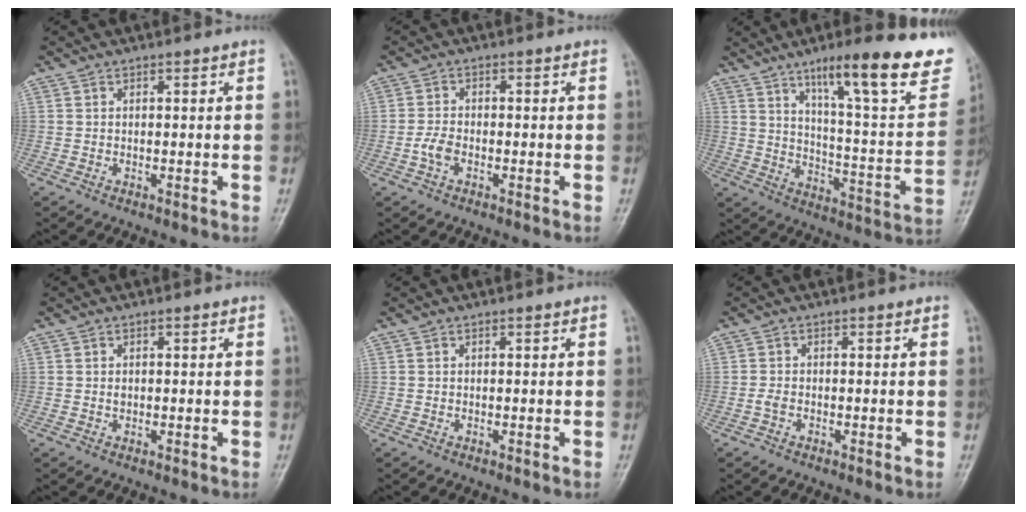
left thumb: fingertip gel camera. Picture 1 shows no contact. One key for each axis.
{"total": 2.7, "fx": -1.2, "fy": 1.6, "fz": 1.9, "tx": -0.038, "ty": 0.008, "tz": -0.028}
{"total": 25.1, "fx": 15.5, "fy": 5.2, "fz": 19.0, "tx": -0.241, "ty": -0.059, "tz": 0.234}
{"total": 0.5, "fx": -0.1, "fy": 0.4, "fz": 0.3, "tx": -0.001, "ty": 0.001, "tz": -0.001}
{"total": 0.0}
{"total": 1.1, "fx": -0.6, "fy": 0.6, "fz": 0.7, "tx": -0.014, "ty": 0.001, "tz": -0.016}